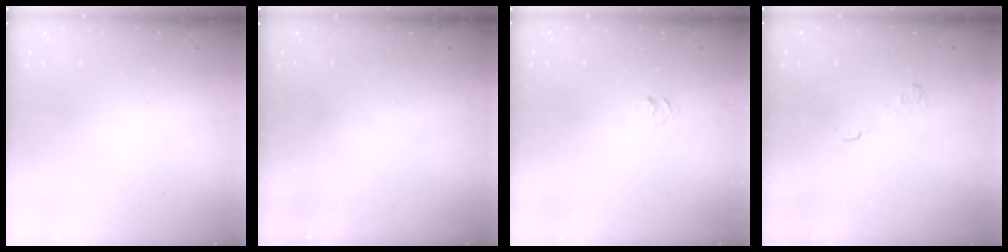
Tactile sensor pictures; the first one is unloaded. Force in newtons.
{"total": 2.5, "press": 2.4, "slide": 0.8}
{"total": 5.8, "press": 5.7, "slide": 0.8}
{"total": 3.6, "press": 3.2, "slide": 1.6}